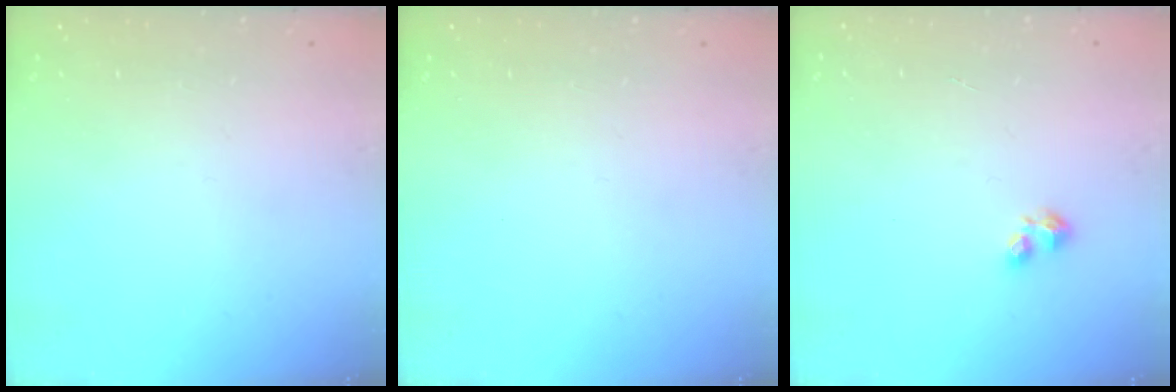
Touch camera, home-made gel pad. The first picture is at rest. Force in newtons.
{"total": 0.0}
{"total": 2.0, "press": 2.0, "slide": 0.4}